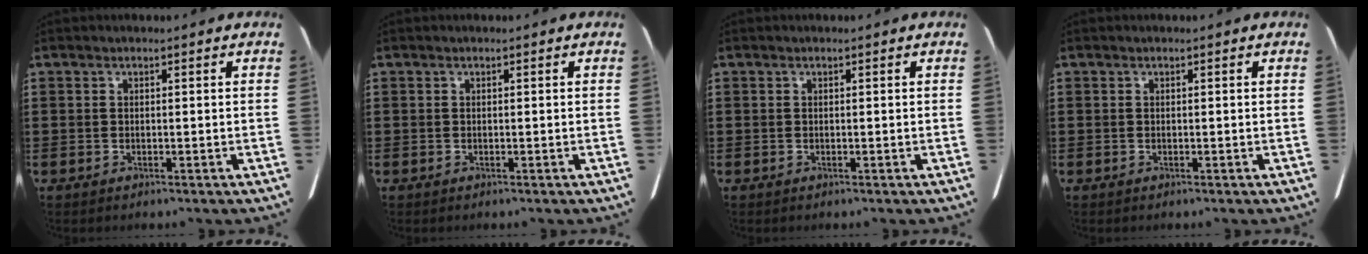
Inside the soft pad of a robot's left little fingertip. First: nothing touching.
{"total": 0.0}
{"total": 0.0}
{"total": 0.0}